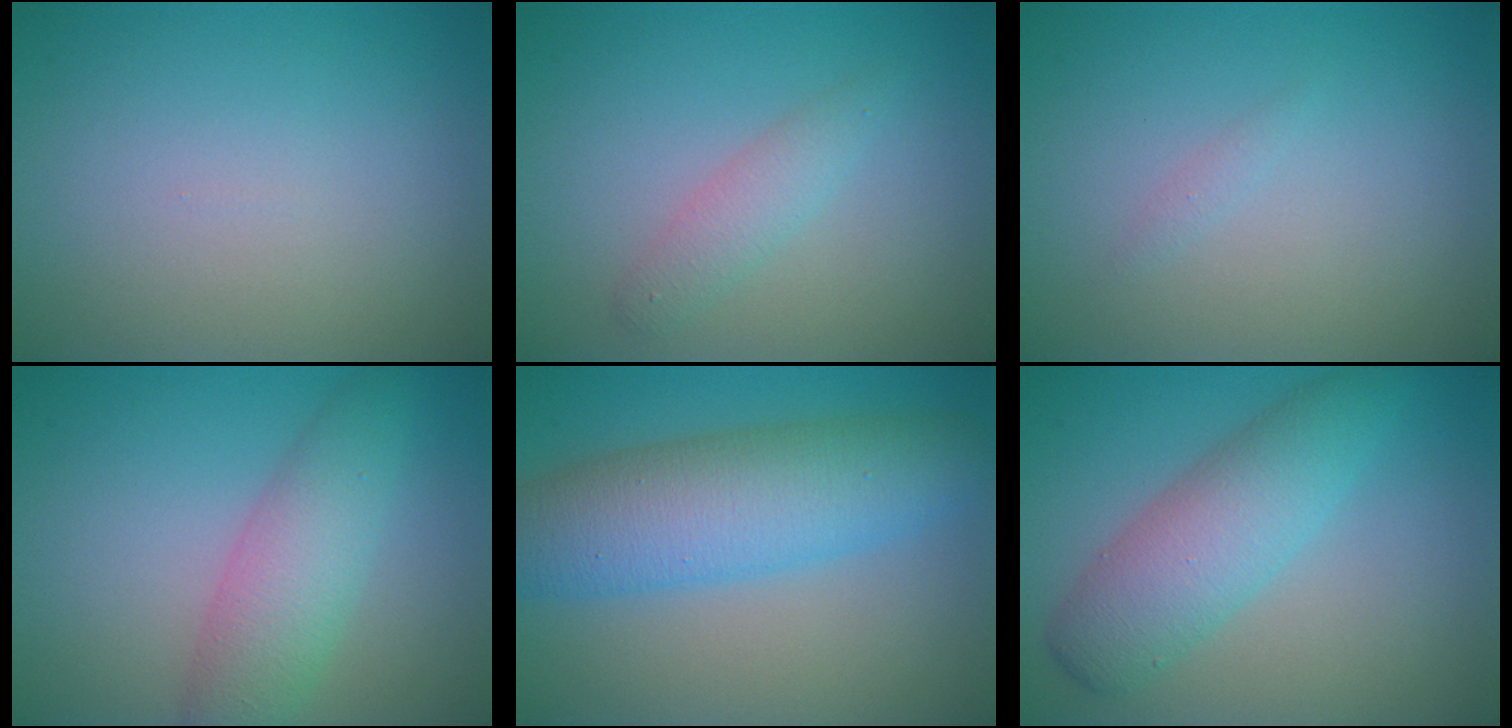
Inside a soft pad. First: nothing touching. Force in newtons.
{"total": 1.9, "press": 1.9, "slide": 0.0}
{"total": 0.5, "press": 0.5, "slide": 0.0}
{"total": 4.6, "press": 4.6, "slide": 0.1}
{"total": 7.8, "press": 7.8, "slide": 0.1}
{"total": 5.4, "press": 5.4, "slide": 0.1}